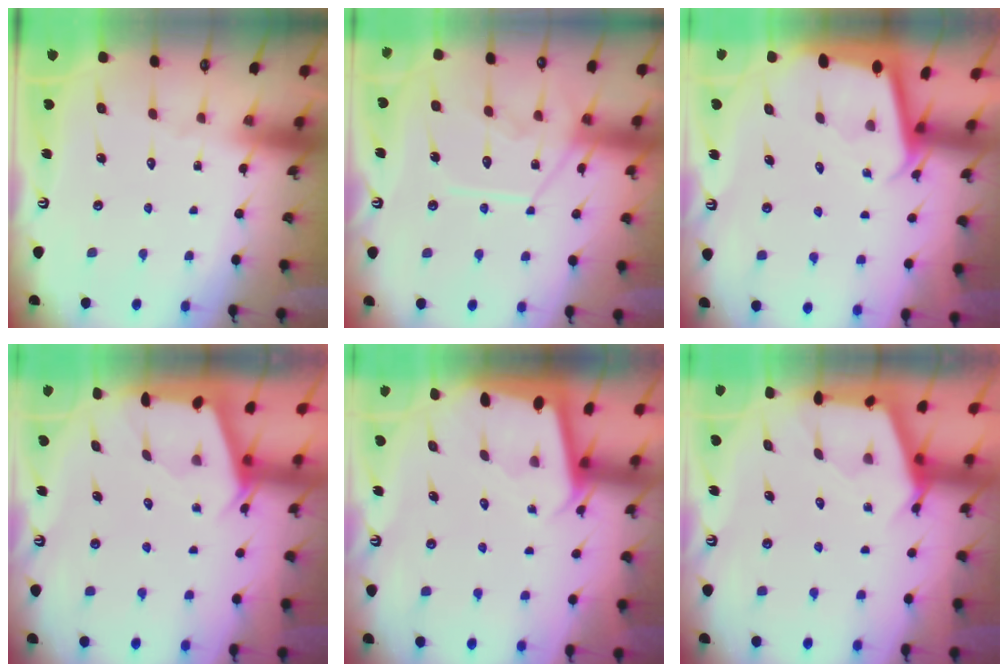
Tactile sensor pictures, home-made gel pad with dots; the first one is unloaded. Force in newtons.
{"total": 13.5, "press": 13.5, "slide": 1.3}
{"total": 2.7, "press": 2.7, "slide": 0.2}
{"total": 2.2, "press": 2.2, "slide": 0.4}
{"total": 1.8, "press": 1.8, "slide": 0.1}
{"total": 2.8, "press": 2.7, "slide": 0.4}